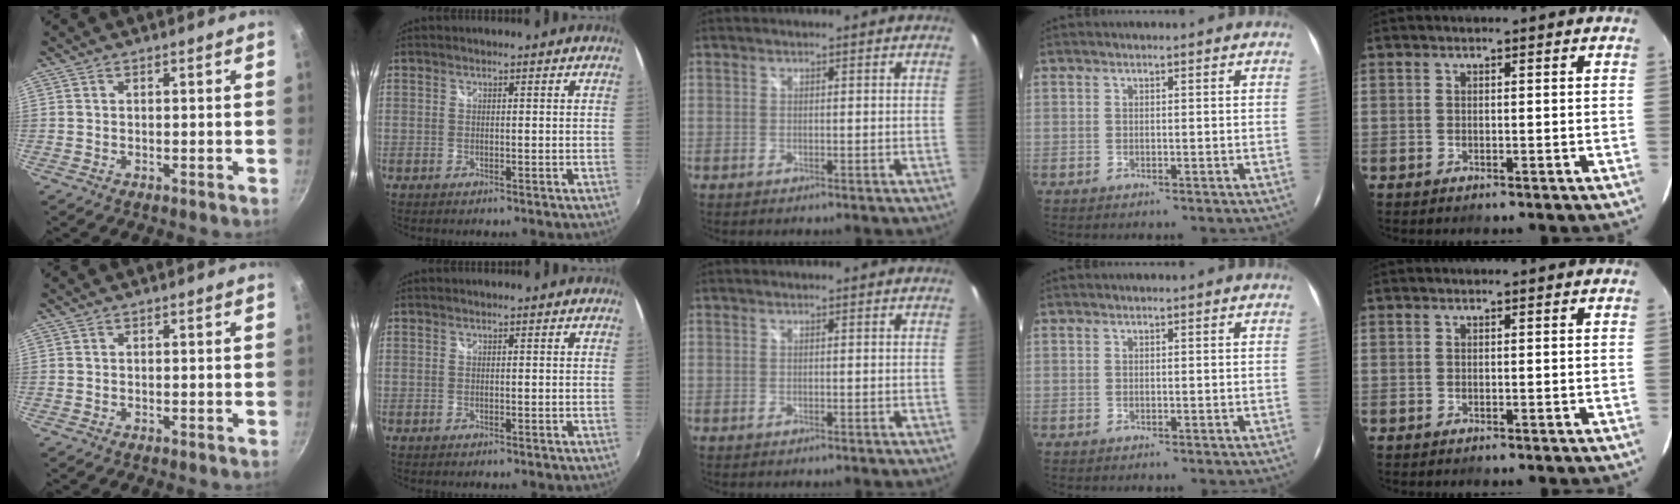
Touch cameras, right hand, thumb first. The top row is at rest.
{}